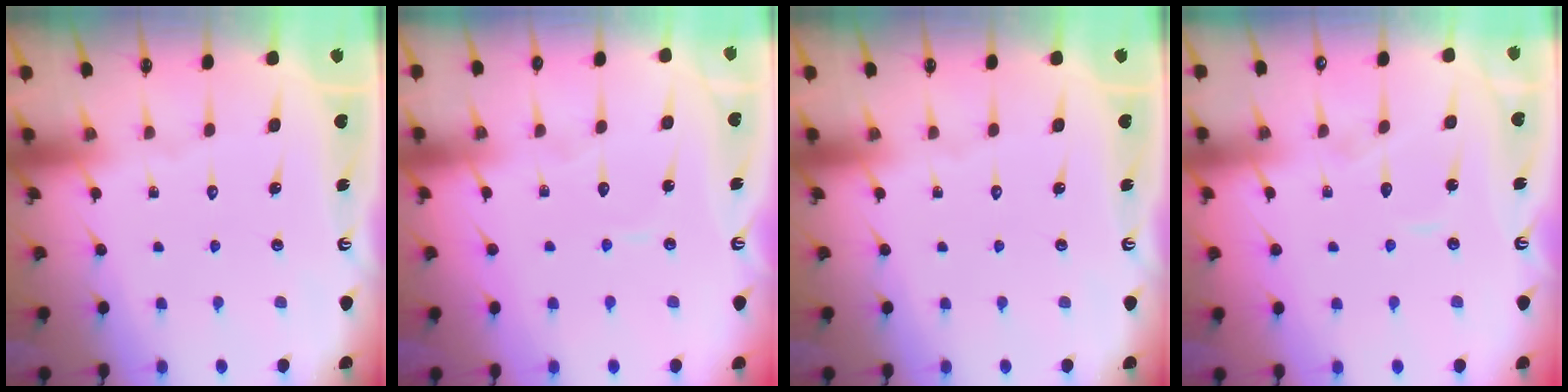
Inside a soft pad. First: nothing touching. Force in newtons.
{"total": 3.6, "press": 3.6, "slide": 0.3}
{"total": 0.0}
{"total": 4.7, "press": 4.6, "slide": 0.6}